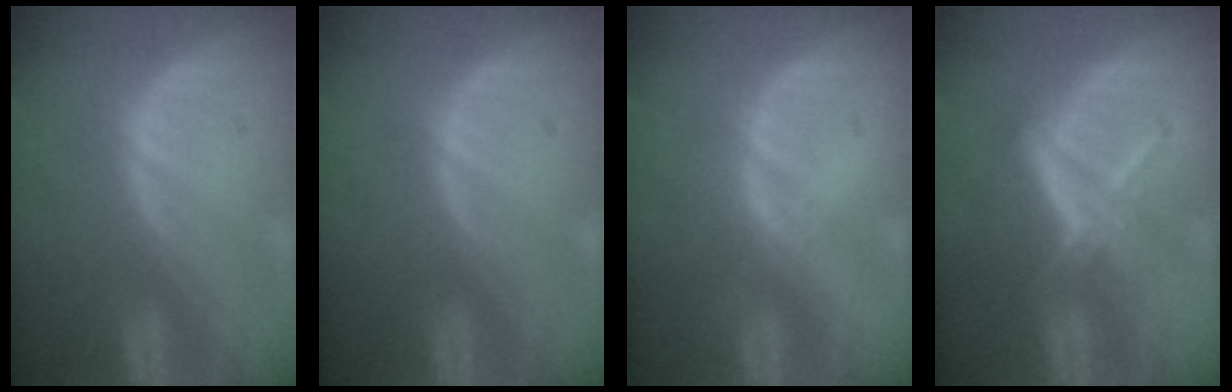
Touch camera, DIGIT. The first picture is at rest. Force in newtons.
{"total": 0.0}
{"total": 0.8, "press": 0.6, "slide": 0.5}
{"total": 5.8, "press": 5.1, "slide": 2.6}